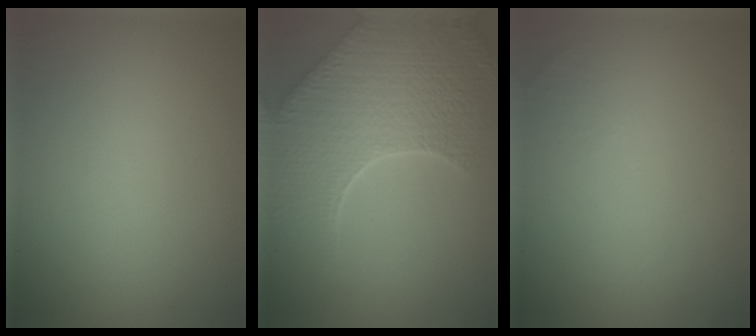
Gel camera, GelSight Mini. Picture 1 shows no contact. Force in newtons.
{"total": 9.2, "press": 6.4, "slide": 6.6}
{"total": 0.7, "press": 0.7, "slide": 0.1}